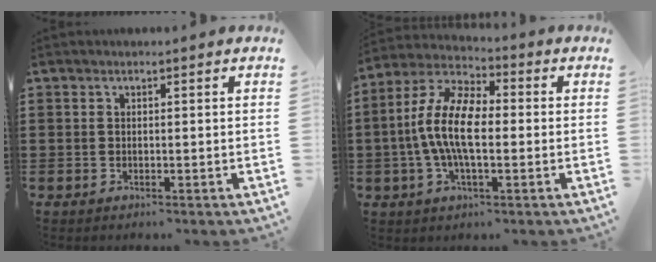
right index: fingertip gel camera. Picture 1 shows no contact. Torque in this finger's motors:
{"motor_torque": [2.14, 0.00, 1.05, 0.21]}